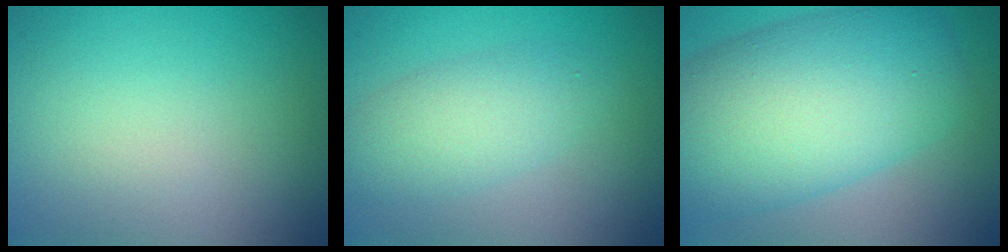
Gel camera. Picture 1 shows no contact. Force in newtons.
{"total": 3.7, "press": 3.7, "slide": 0.2}
{"total": 12.0, "press": 12.0, "slide": 0.4}